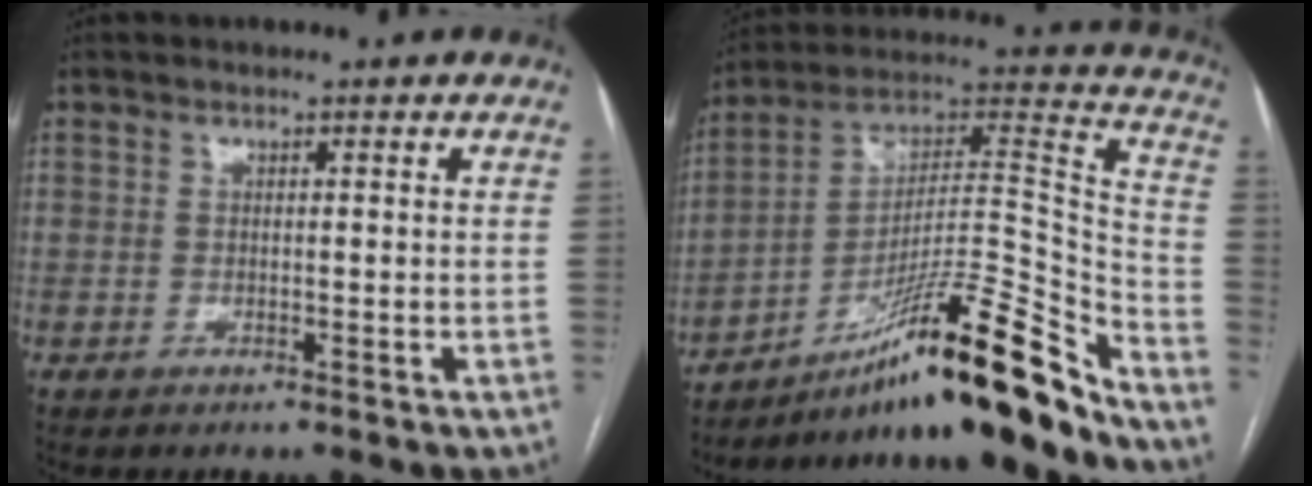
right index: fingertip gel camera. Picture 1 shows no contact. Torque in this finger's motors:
{"motor_torque": [1.13, -1.00, 0.60, 0.17]}